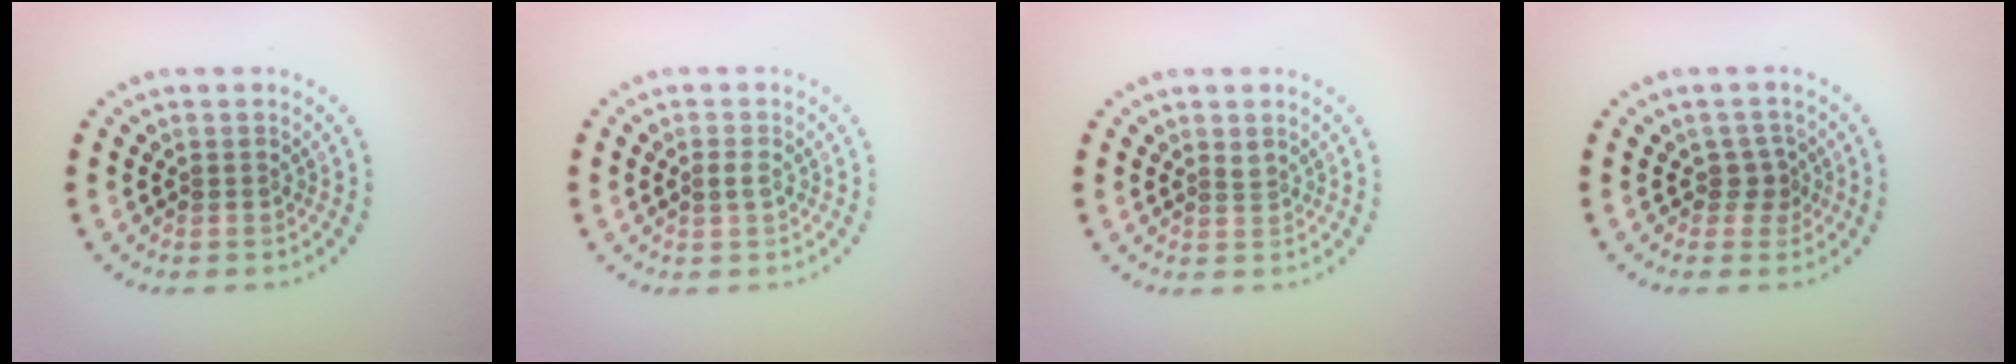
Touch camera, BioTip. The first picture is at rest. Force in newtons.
{"total": 0.9, "press": 0.9, "slide": 0.1}
{"total": 0.9, "press": 0.5, "slide": 0.7}
{"total": 1.6, "press": 1.3, "slide": 1.0}